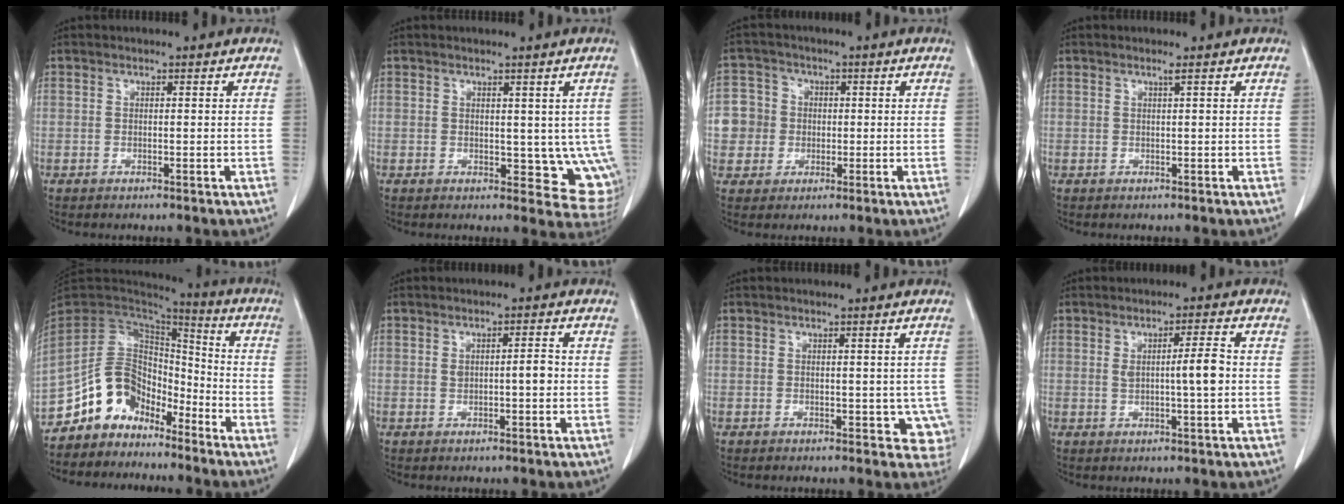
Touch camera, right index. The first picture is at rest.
{"total": 7.4, "force": [0.7, 4.2, 6.0], "torque": [-0.046, -0.012, 0.015]}
{"total": 6.4, "force": [-0.2, 6.4, 0.7], "torque": [-0.016, 0.020, 0.000]}
{"total": 0.5, "force": [0.3, -0.2, 0.4], "torque": [-0.014, -0.003, 0.009]}
{"total": 11.2, "force": [-8.2, 7.0, 3.1], "torque": [-0.057, 0.063, -0.151]}
{"total": 2.9, "force": [0.1, 0.9, 2.7], "torque": [-0.046, 0.007, 0.006]}
{"total": 4.1, "force": [-0.2, 2.9, 3.0], "torque": [-0.002, 0.000, 0.002]}
{"total": 4.8, "force": [0.3, 0.3, 4.8], "torque": [-0.074, 0.001, 0.004]}